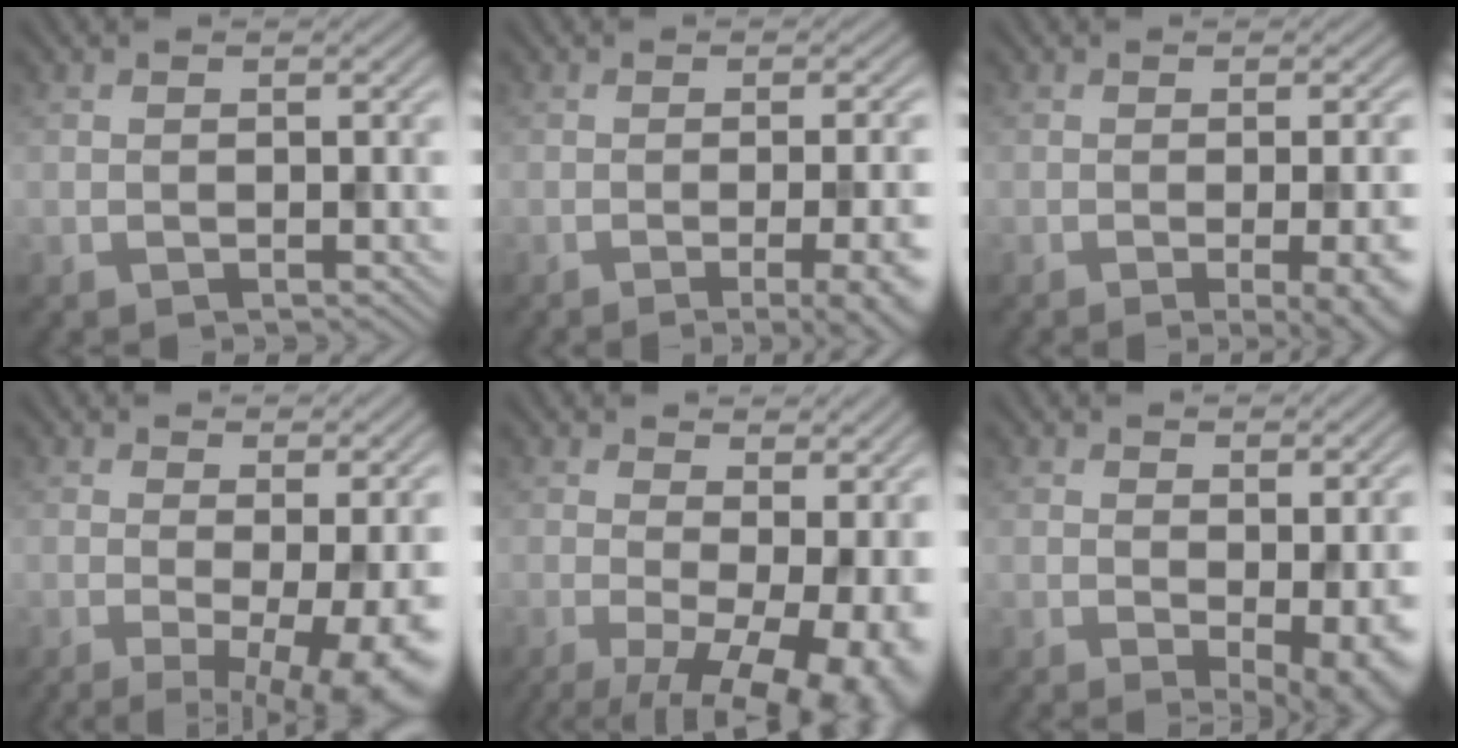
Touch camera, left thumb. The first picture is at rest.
{"total": 9.3, "force": [-3.1, 3.1, 8.3], "torque": [-0.073, 0.008, -0.032]}
{"total": 8.7, "force": [-2.3, 2.9, 7.8], "torque": [-0.070, -0.004, -0.016]}
{"total": 8.3, "force": [-1.7, 1.9, 7.9], "torque": [-0.112, -0.011, -0.016]}
{"total": 12.8, "force": [-1.8, 5.5, 11.4], "torque": [-0.149, -0.024, -0.002]}
{"total": 4.6, "force": [-0.1, 1.3, 4.4], "torque": [-0.061, -0.011, 0.003]}